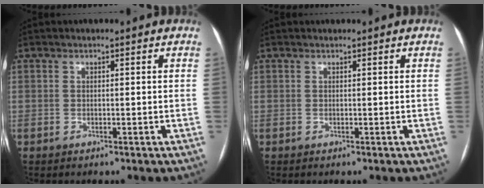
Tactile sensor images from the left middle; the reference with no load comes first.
{"total": 0.7, "force": [0.7, 0.1, 0.1], "torque": [-0.005, 0.016, 0.014]}